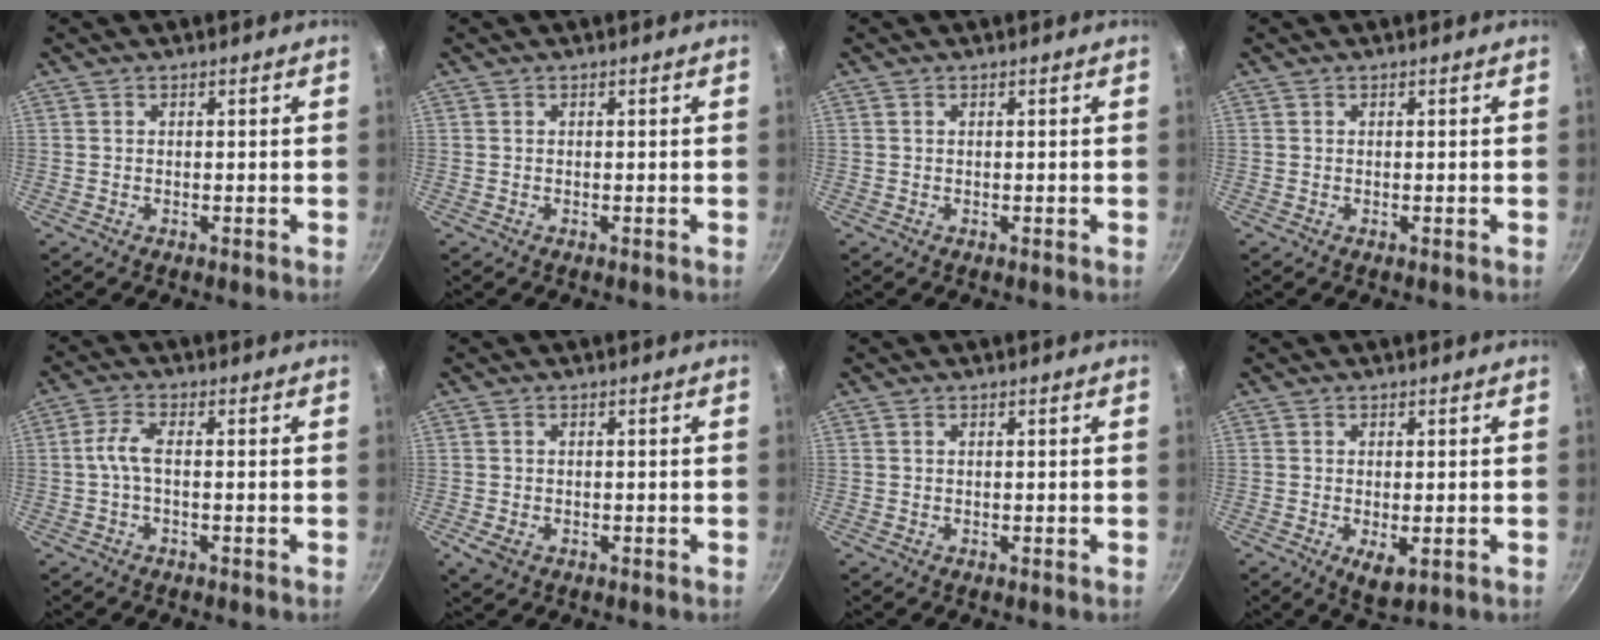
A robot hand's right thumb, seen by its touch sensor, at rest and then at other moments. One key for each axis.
{"total": 0.0}
{"total": 0.0}
{"total": 0.0}
{"total": 4.7, "fx": -1.6, "fy": 1.9, "fz": 4.0, "tx": -0.092, "ty": 0.026, "tz": -0.043}
{"total": 2.7, "fx": -1.0, "fy": 2.0, "fz": 1.6, "tx": -0.033, "ty": -0.003, "tz": -0.014}
{"total": 0.0}
{"total": 4.4, "fx": -1.1, "fy": 1.9, "fz": 3.8, "tx": -0.058, "ty": -0.014, "tz": -0.010}